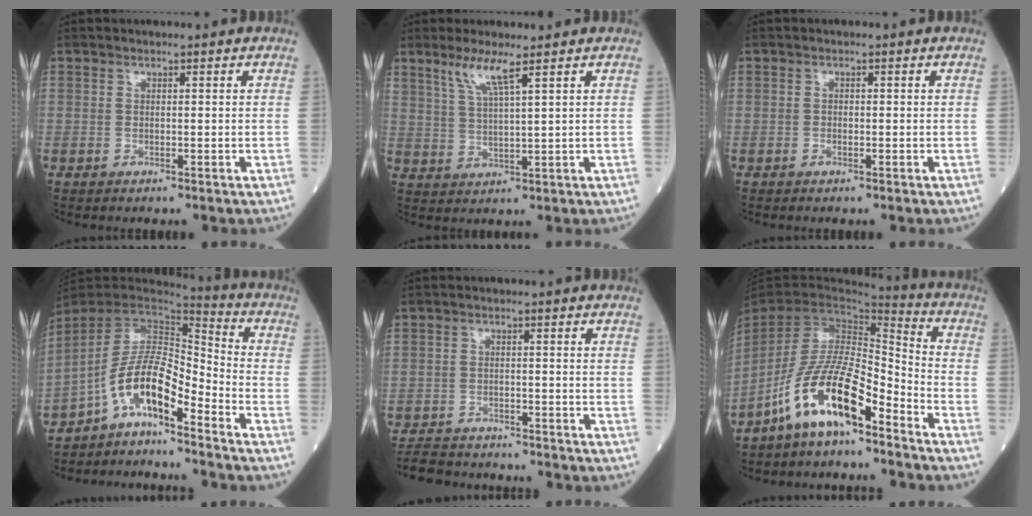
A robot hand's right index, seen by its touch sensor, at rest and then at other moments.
{"total": 5.3, "force": [3.4, -0.1, 4.0], "torque": [-0.084, -0.005, 0.071]}
{"total": 0.7, "force": [-0.2, 0.5, 0.5], "torque": [-0.007, 0.001, -0.006]}
{"total": 10.0, "force": [-6.6, 2.1, 7.2], "torque": [-0.132, 0.024, -0.124]}
{"total": 7.3, "force": [-6.8, 2.2, 1.2], "torque": [-0.018, -0.007, -0.109]}
{"total": 12.9, "force": [-8.7, 2.8, 9.1], "torque": [-0.182, 0.007, -0.167]}